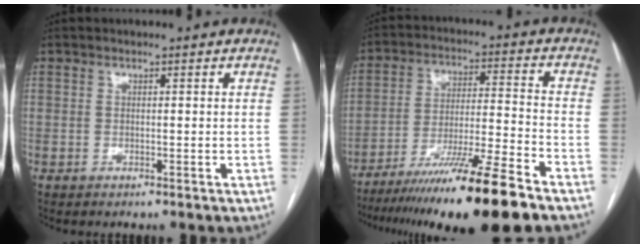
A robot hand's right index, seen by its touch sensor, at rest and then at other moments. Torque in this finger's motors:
{"motor_torque": [0.90, -1.04, 1.05, 0.21]}